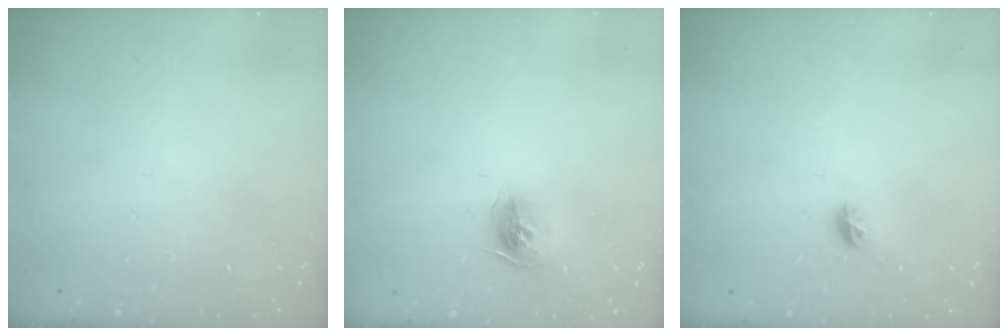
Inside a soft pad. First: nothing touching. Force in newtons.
{"total": 10.3, "press": 10.3, "slide": 0.6}
{"total": 5.4, "press": 5.2, "slide": 1.4}